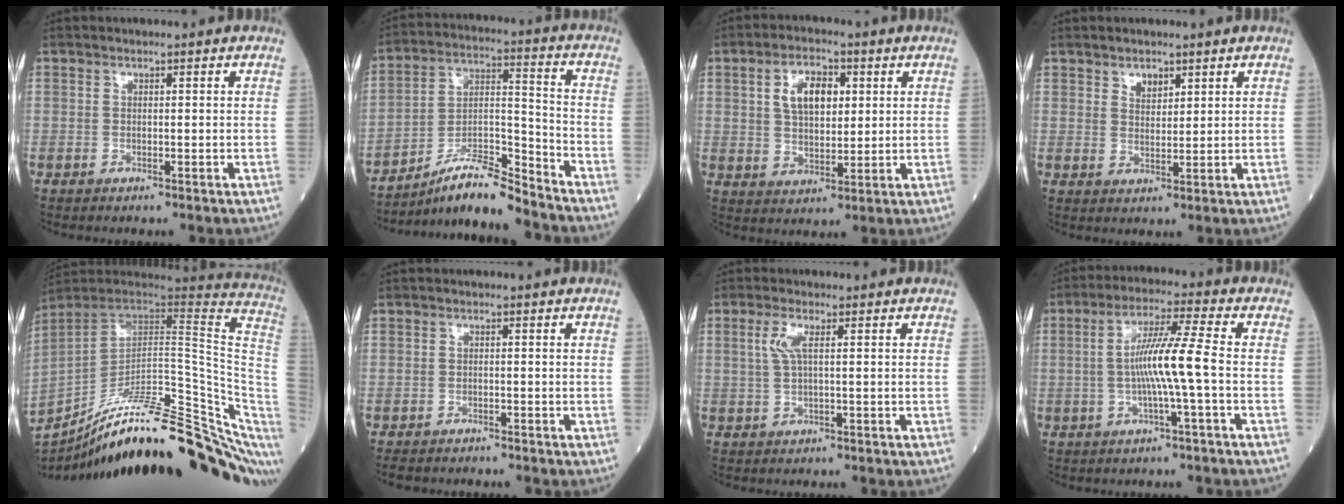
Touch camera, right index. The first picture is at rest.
{"total": 7.6, "force": [-7.1, -0.1, 2.6], "torque": [-0.049, 0.001, -0.127]}
{"total": 7.6, "force": [2.3, 4.1, 6.1], "torque": [-0.112, 0.014, 0.044]}
{"total": 2.5, "force": [1.8, 1.4, 1.2], "torque": [-0.022, -0.003, 0.035]}
{"total": 33.3, "force": [-23.5, 7.2, 22.5], "torque": [-0.263, -0.008, -0.334]}
{"total": 3.0, "force": [-2.7, 1.0, 0.8], "torque": [-0.011, -0.004, -0.038]}
{"total": 2.7, "force": [0.7, 0.4, 2.6], "torque": [-0.065, 0.008, 0.016]}
{"total": 8.5, "force": [-1.0, -0.9, 8.4], "torque": [-0.156, 0.010, -0.021]}